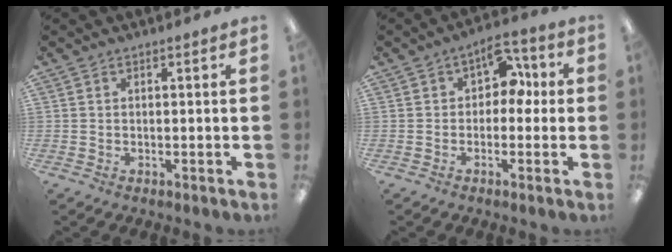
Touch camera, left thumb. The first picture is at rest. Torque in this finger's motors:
{"motor_torque": [0.14, 0.09, -0.27, 0.17, 0.00]}